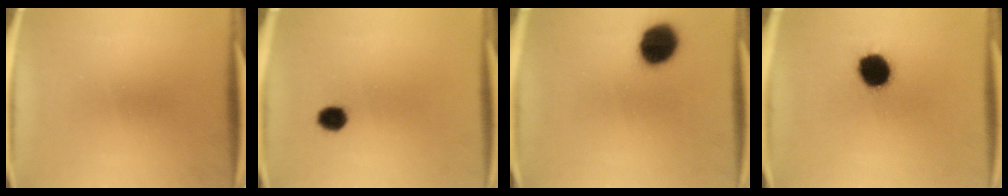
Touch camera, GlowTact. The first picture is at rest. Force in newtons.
{"total": 3.9}
{"total": 10.9}
{"total": 11.4}